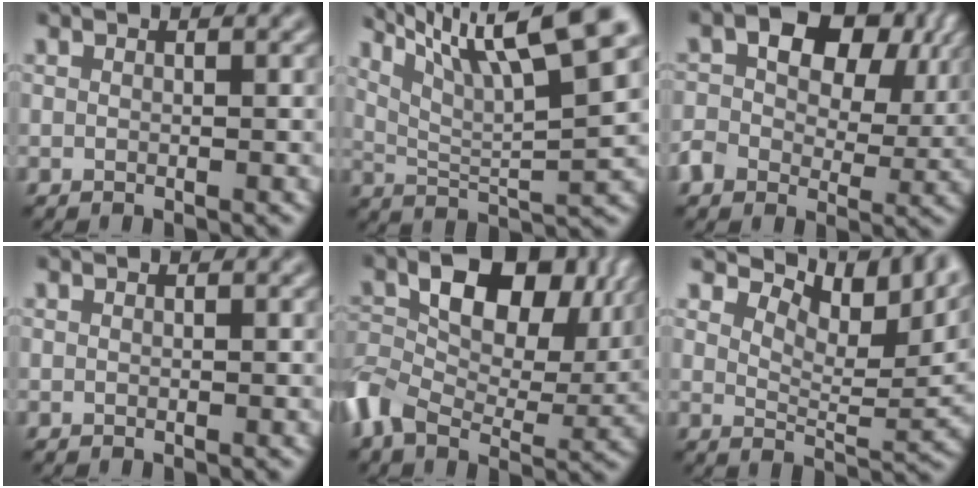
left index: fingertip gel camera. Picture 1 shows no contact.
{"total": 12.2, "force": [8.2, 2.4, 8.7], "torque": [-0.147, 0.016, 0.123]}
{"total": 9.2, "force": [1.9, 6.6, 6.1], "torque": [-0.103, 0.002, 0.021]}
{"total": 0.0}
{"total": 12.0, "force": [2.3, 8.0, 8.6], "torque": [-0.168, -0.007, 0.032]}
{"total": 10.2, "force": [8.3, 3.0, 5.2], "torque": [-0.088, 0.008, 0.125]}